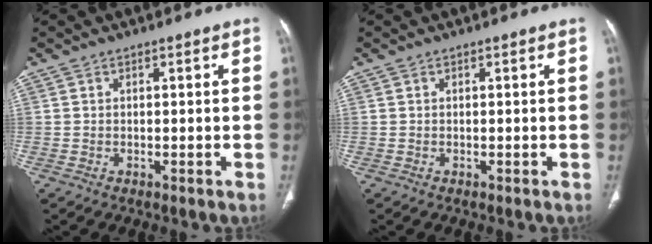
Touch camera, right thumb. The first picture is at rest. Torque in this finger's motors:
{"motor_torque": [0.02, 0.02, 0.00, 0.00, 0.01]}